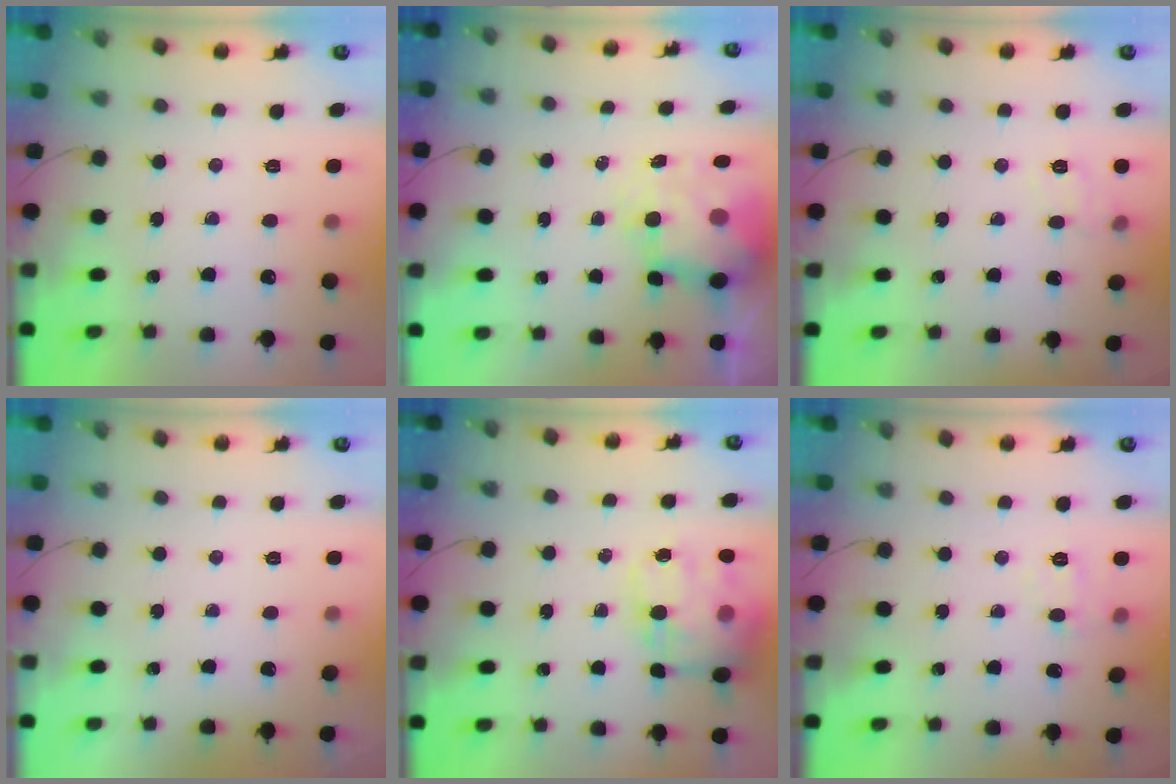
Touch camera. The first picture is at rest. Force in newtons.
{"total": 8.1, "press": 8.0, "slide": 1.4}
{"total": 8.5, "press": 8.4, "slide": 1.3}
{"total": 1.9, "press": 1.9, "slide": 0.3}
{"total": 16.4, "press": 16.0, "slide": 3.7}
{"total": 5.8, "press": 5.6, "slide": 1.2}